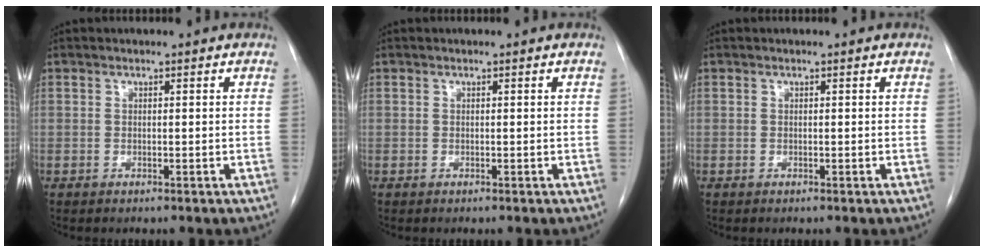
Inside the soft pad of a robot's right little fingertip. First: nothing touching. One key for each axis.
{"total": 0.0}
{"total": 0.0}